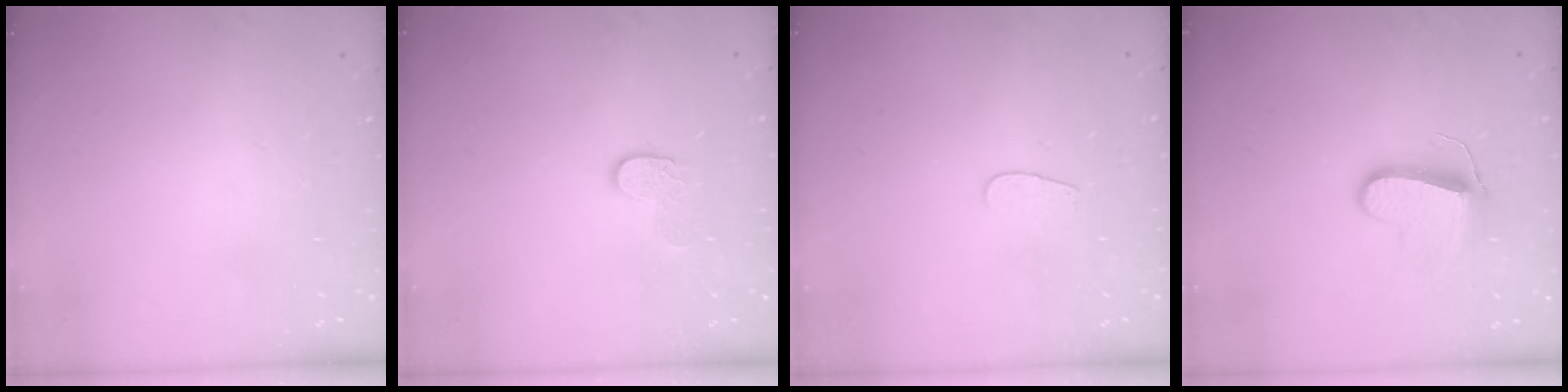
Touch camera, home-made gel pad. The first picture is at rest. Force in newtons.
{"total": 7.3, "press": 7.3, "slide": 0.2}
{"total": 2.6, "press": 2.5, "slide": 0.3}
{"total": 10.7, "press": 10.7, "slide": 0.7}